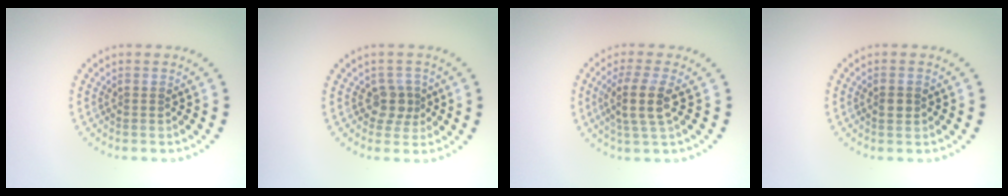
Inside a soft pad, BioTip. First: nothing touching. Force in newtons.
{"total": 2.1, "press": 1.7, "slide": 1.2}
{"total": 3.4, "press": 2.9, "slide": 1.8}
{"total": 1.0, "press": 1.0, "slide": 0.1}